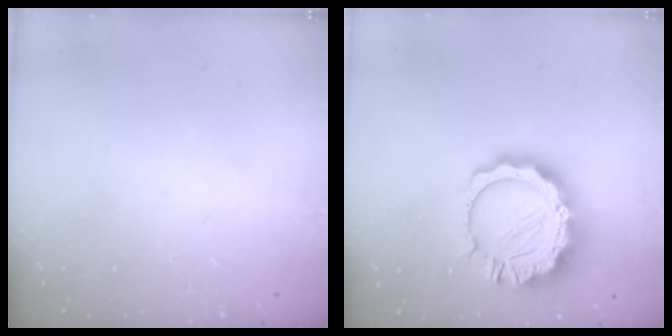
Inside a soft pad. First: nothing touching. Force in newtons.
{"total": 14.8, "press": 14.7, "slide": 1.2}